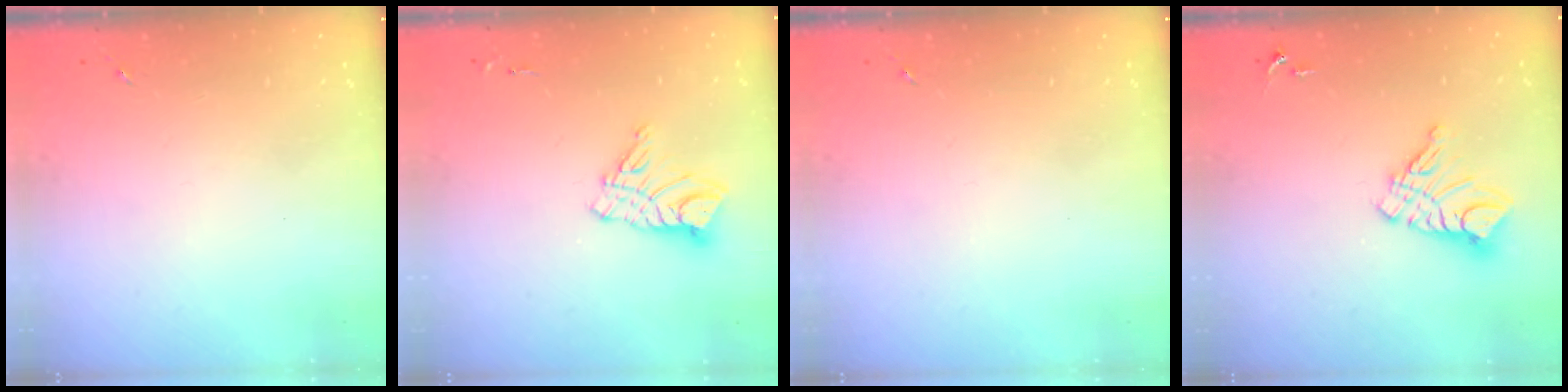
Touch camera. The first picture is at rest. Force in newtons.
{"total": 11.0, "press": 10.9, "slide": 1.0}
{"total": 0.0}
{"total": 12.1, "press": 12.0, "slide": 1.1}